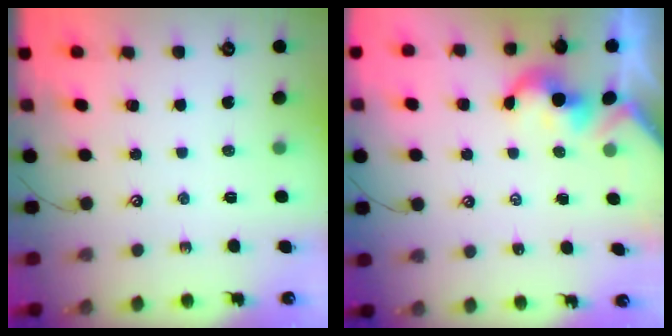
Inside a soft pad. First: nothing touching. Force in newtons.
{"total": 2.1, "press": 2.1, "slide": 0.4}